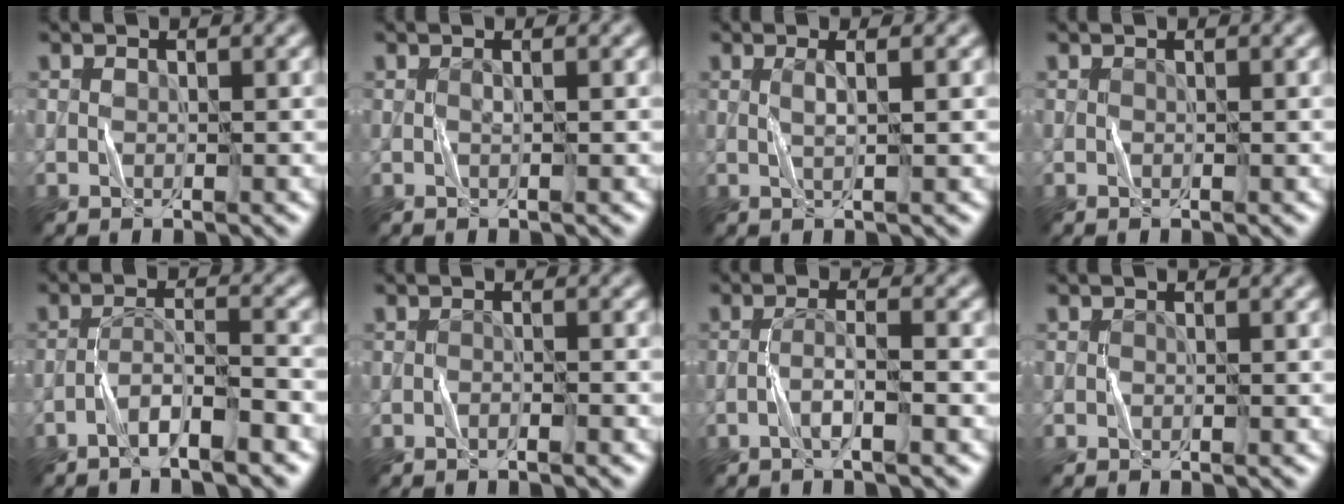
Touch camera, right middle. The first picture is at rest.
{"total": 0.6, "force": [0.0, -0.5, -0.4], "torque": [0.008, 0.001, -0.003]}
{"total": 1.1, "force": [0.4, 0.0, 1.0], "torque": [-0.006, -0.002, 0.001]}
{"total": 0.7, "force": [-0.1, -0.3, -0.6], "torque": [0.012, -0.001, -0.002]}
{"total": 3.4, "force": [-2.9, 0.0, 1.8], "torque": [-0.030, 0.010, -0.059]}
{"total": 0.8, "force": [-0.7, -0.4, -0.2], "torque": [0.008, 0.001, -0.015]}
{"total": 1.7, "force": [-1.3, -0.3, 1.1], "torque": [-0.019, 0.008, -0.028]}
{"total": 0.8, "force": [-0.2, -0.4, -0.7], "torque": [0.015, -0.002, -0.005]}